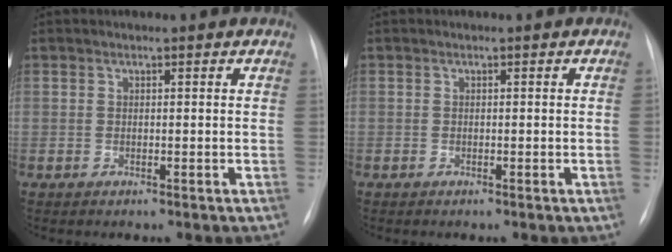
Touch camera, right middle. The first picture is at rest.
{"total": 0.0}